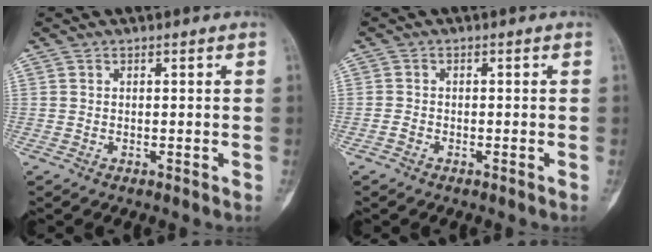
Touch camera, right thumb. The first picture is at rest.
{"total": 1.1, "force": [-0.8, 0.6, 0.5], "torque": [-0.007, 0.002, -0.019]}